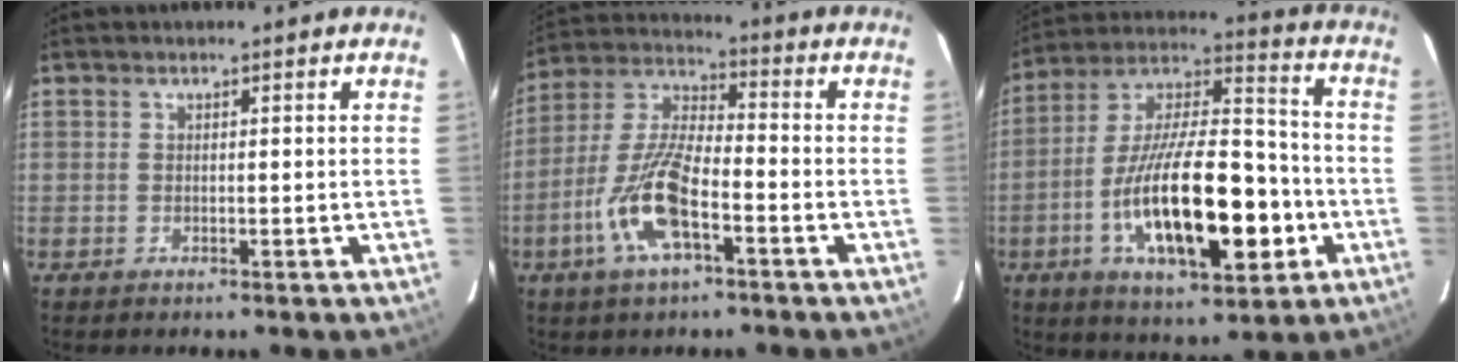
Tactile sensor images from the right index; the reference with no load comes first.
{"total": 13.2, "force": [-5.8, 4.2, 11.1], "torque": [-0.240, -0.005, -0.115]}
{"total": 23.2, "force": [-7.0, 8.8, 20.4], "torque": [-0.369, -0.002, -0.112]}